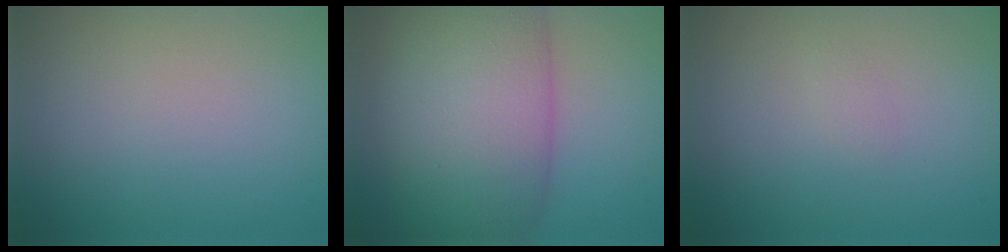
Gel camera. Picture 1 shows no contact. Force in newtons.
{"total": 12.8, "press": 12.8, "slide": 0.4}
{"total": 0.5, "press": 0.5, "slide": 0.1}